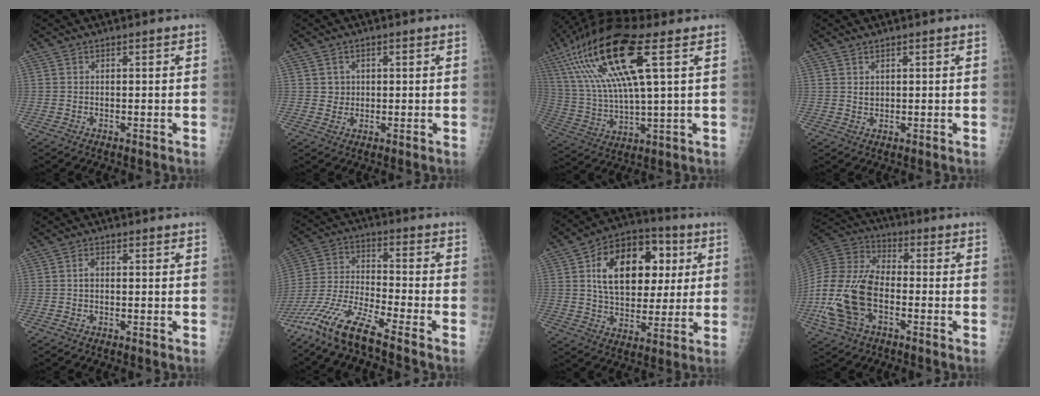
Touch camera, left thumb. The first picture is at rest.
{"total": 2.3, "force": [0.5, 2.1, 0.5], "torque": [0.005, 0.000, 0.009]}
{"total": 20.7, "force": [8.4, 4.7, 18.3], "torque": [-0.382, -0.009, 0.156]}
{"total": 1.4, "force": [0.8, 0.9, 0.7], "torque": [-0.008, -0.007, 0.018]}
{"total": 1.6, "force": [-0.1, 1.1, 1.3], "torque": [-0.019, 0.003, -0.005]}
{"total": 12.4, "force": [-9.7, 1.0, 7.7], "torque": [-0.178, 0.031, -0.196]}
{"total": 19.3, "force": [4.9, 12.8, 13.6], "torque": [-0.178, 0.003, 0.078]}
{"total": 17.7, "force": [-4.9, 10.4, 13.4], "torque": [-0.286, 0.026, -0.096]}